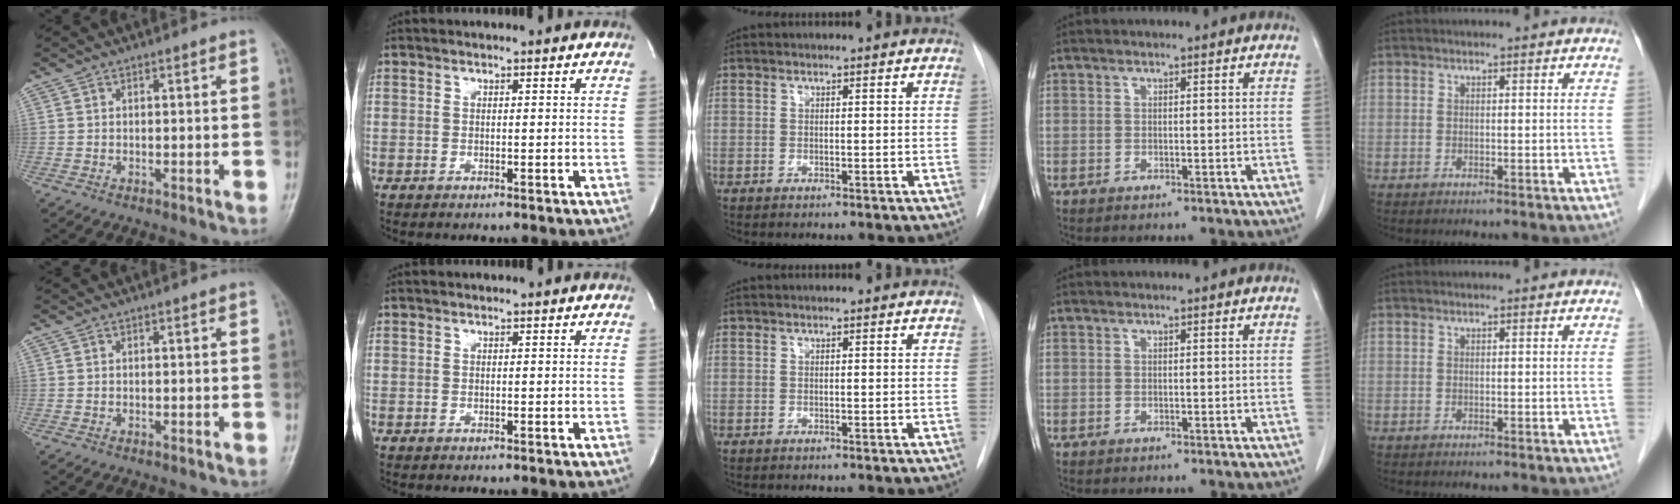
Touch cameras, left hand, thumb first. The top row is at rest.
{}